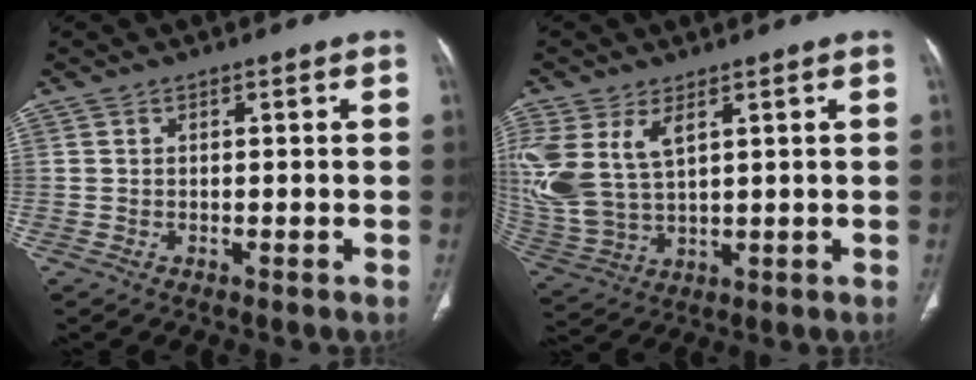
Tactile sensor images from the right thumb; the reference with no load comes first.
{"total": 13.5, "force": [4.9, 7.6, 10.1], "torque": [-0.239, -0.012, 0.116]}